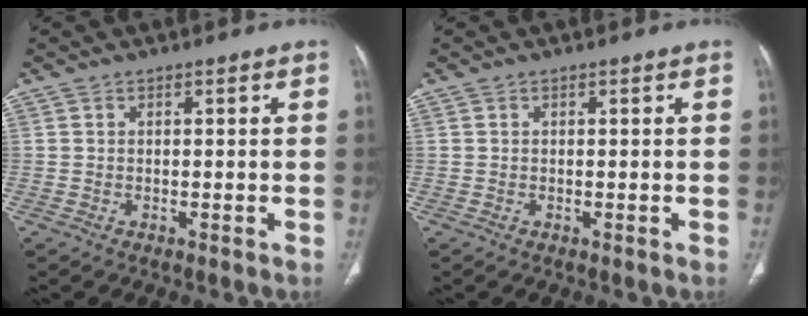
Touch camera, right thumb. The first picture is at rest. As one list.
[{"total": 0.0}]